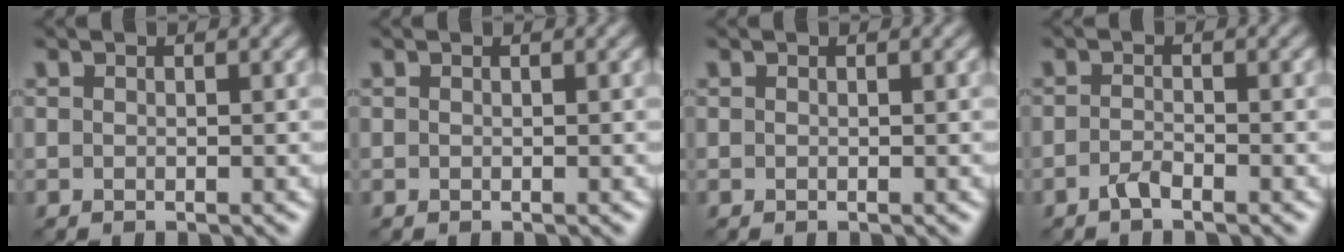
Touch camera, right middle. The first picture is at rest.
{"total": 0.0}
{"total": 0.0}
{"total": 1.3, "force": [-0.9, 0.3, 0.8], "torque": [-0.020, 0.002, -0.021]}